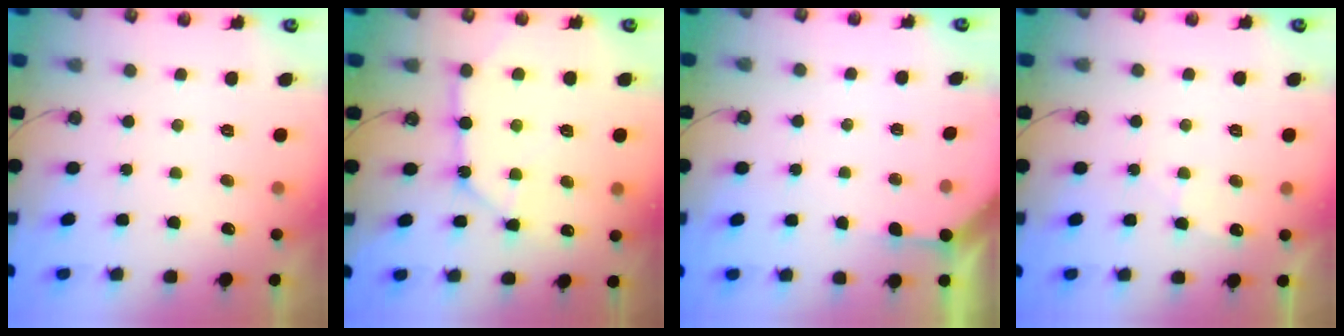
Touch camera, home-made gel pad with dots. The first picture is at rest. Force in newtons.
{"total": 12.8, "press": 12.7, "slide": 1.5}
{"total": 2.2, "press": 2.2, "slide": 0.3}
{"total": 4.8, "press": 4.7, "slide": 0.7}